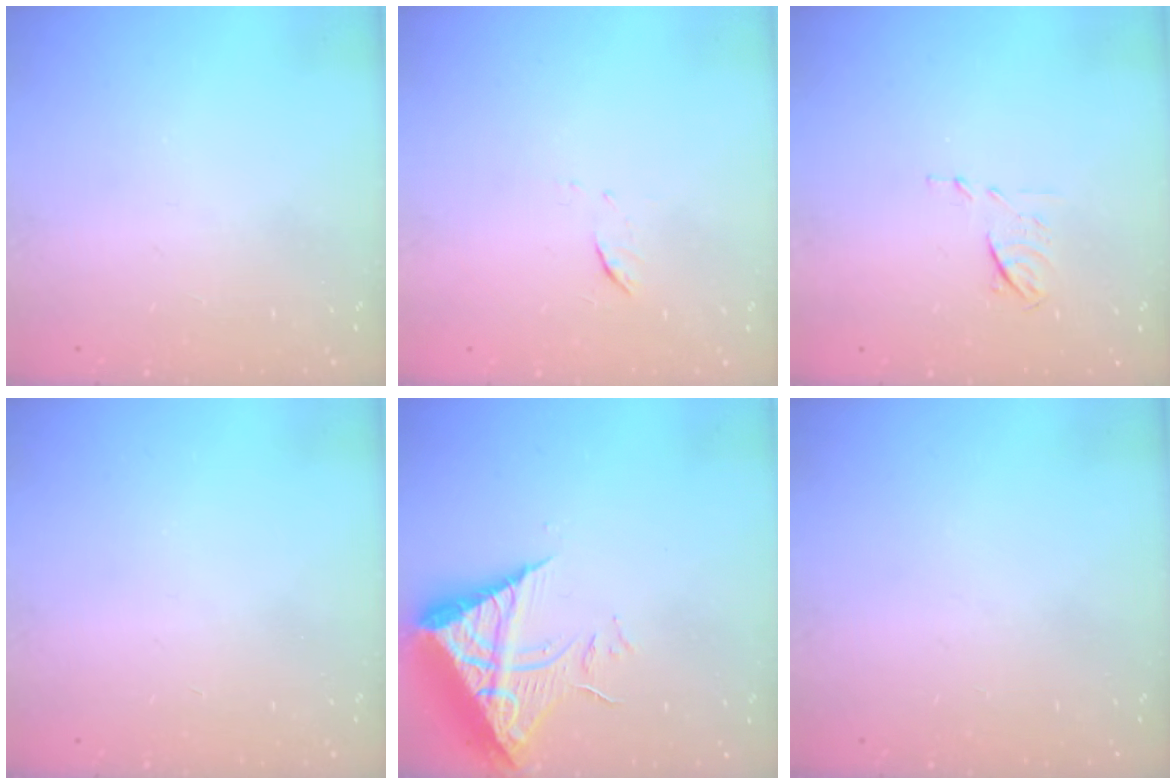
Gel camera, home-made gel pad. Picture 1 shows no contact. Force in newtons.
{"total": 5.2, "press": 5.1, "slide": 0.7}
{"total": 4.8, "press": 4.7, "slide": 0.9}
{"total": 0.0}
{"total": 9.7, "press": 9.6, "slide": 0.8}
{"total": 0.0}